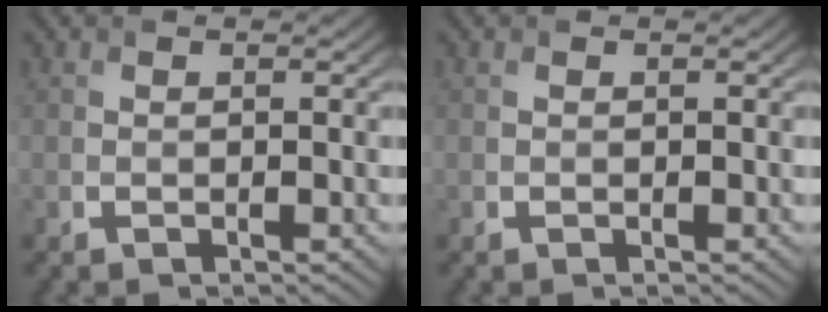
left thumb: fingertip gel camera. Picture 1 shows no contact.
{"total": 0.0}